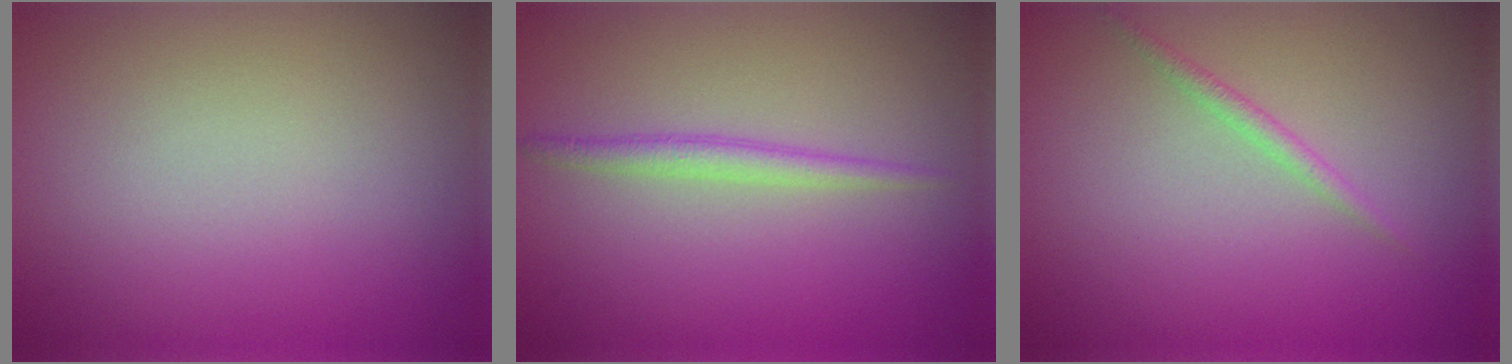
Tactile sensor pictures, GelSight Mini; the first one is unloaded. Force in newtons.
{"total": 1.6, "press": 1.6, "slide": 0.1}
{"total": 1.1, "press": 1.1, "slide": 0.0}